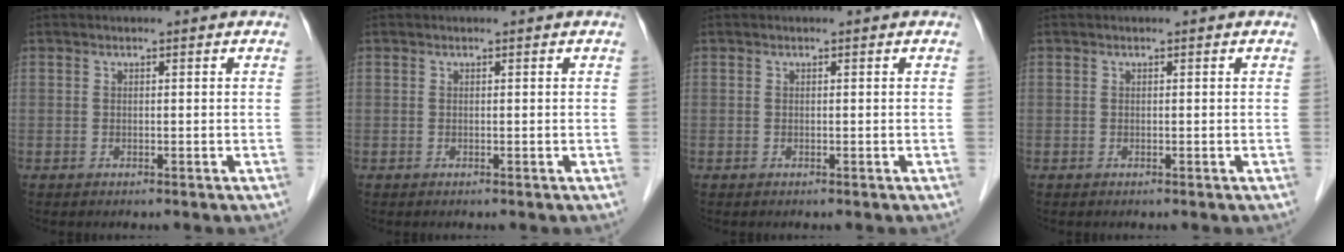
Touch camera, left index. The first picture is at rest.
{"total": 0.0}
{"total": 0.0}
{"total": 0.0}